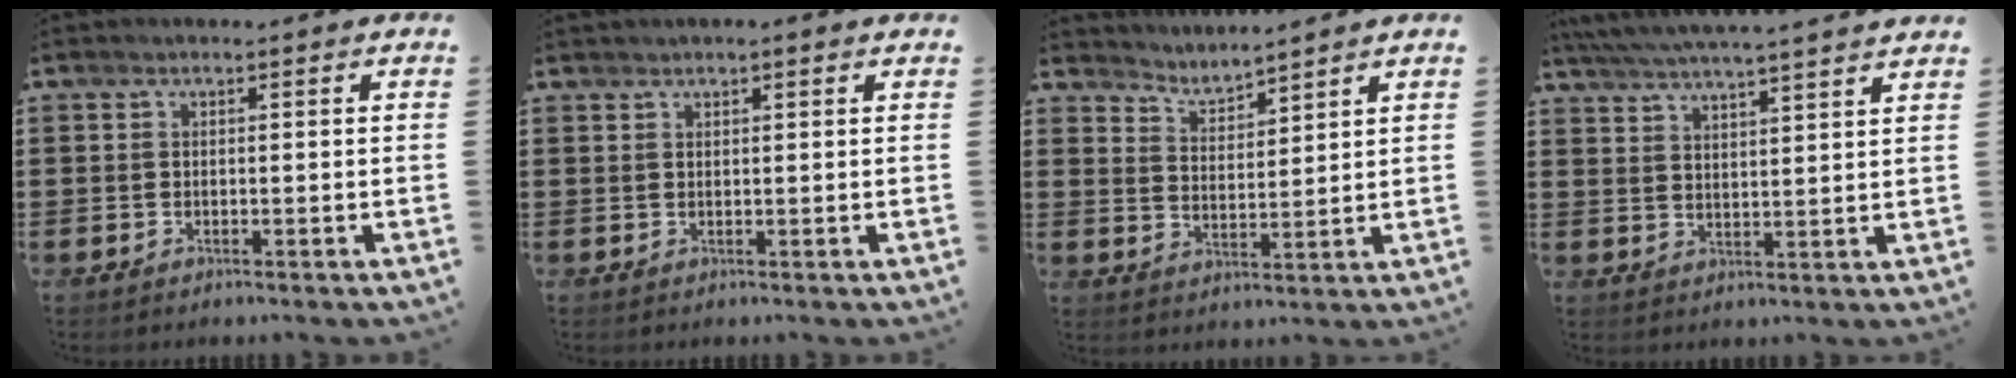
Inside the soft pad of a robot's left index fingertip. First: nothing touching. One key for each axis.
{"total": 0.9, "fx": 0.8, "fy": 0.0, "fz": 0.3, "tx": -0.008, "ty": 0.000, "tz": 0.016}
{"total": 3.3, "fx": 3.2, "fy": -0.3, "fz": -0.2, "tx": -0.010, "ty": -0.020, "tz": 0.056}
{"total": 5.2, "fx": 4.9, "fy": -0.9, "fz": 1.3, "tx": -0.044, "ty": -0.026, "tz": 0.087}